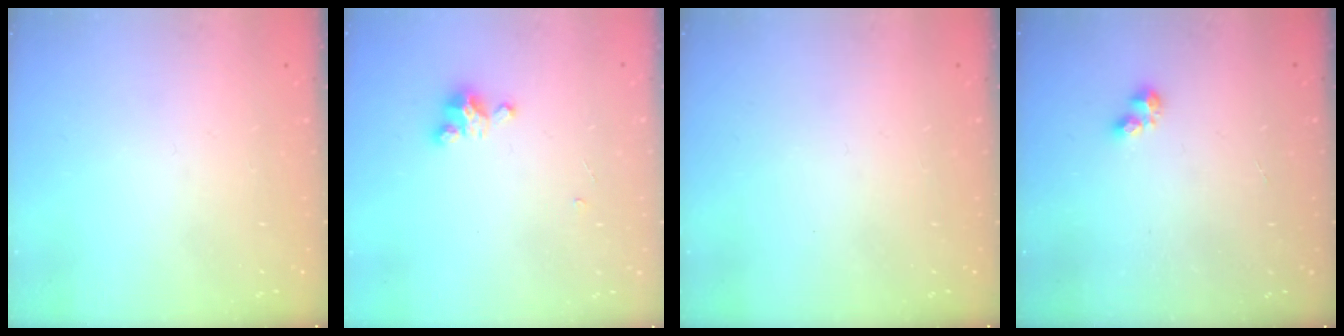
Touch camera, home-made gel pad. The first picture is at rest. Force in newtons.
{"total": 2.9, "press": 2.9, "slide": 0.3}
{"total": 0.0}
{"total": 2.2, "press": 2.2, "slide": 0.3}